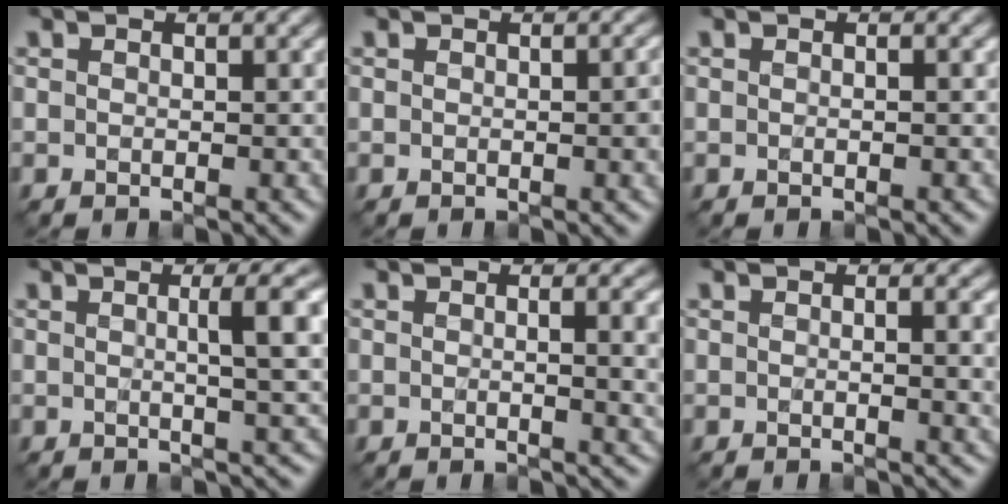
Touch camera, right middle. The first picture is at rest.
{"total": 2.2, "force": [-0.1, 0.7, 2.1], "torque": [-0.027, -0.001, 0.001]}
{"total": 0.6, "force": [0.0, 0.2, 0.6], "torque": [-0.010, -0.002, -0.006]}
{"total": 5.0, "force": [0.8, 1.0, 4.8], "torque": [-0.063, 0.010, 0.007]}
{"total": 5.9, "force": [0.4, 2.6, 5.2], "torque": [-0.033, 0.007, 0.004]}
{"total": 4.2, "force": [0.3, 1.7, 3.8], "torque": [-0.034, 0.002, 0.002]}